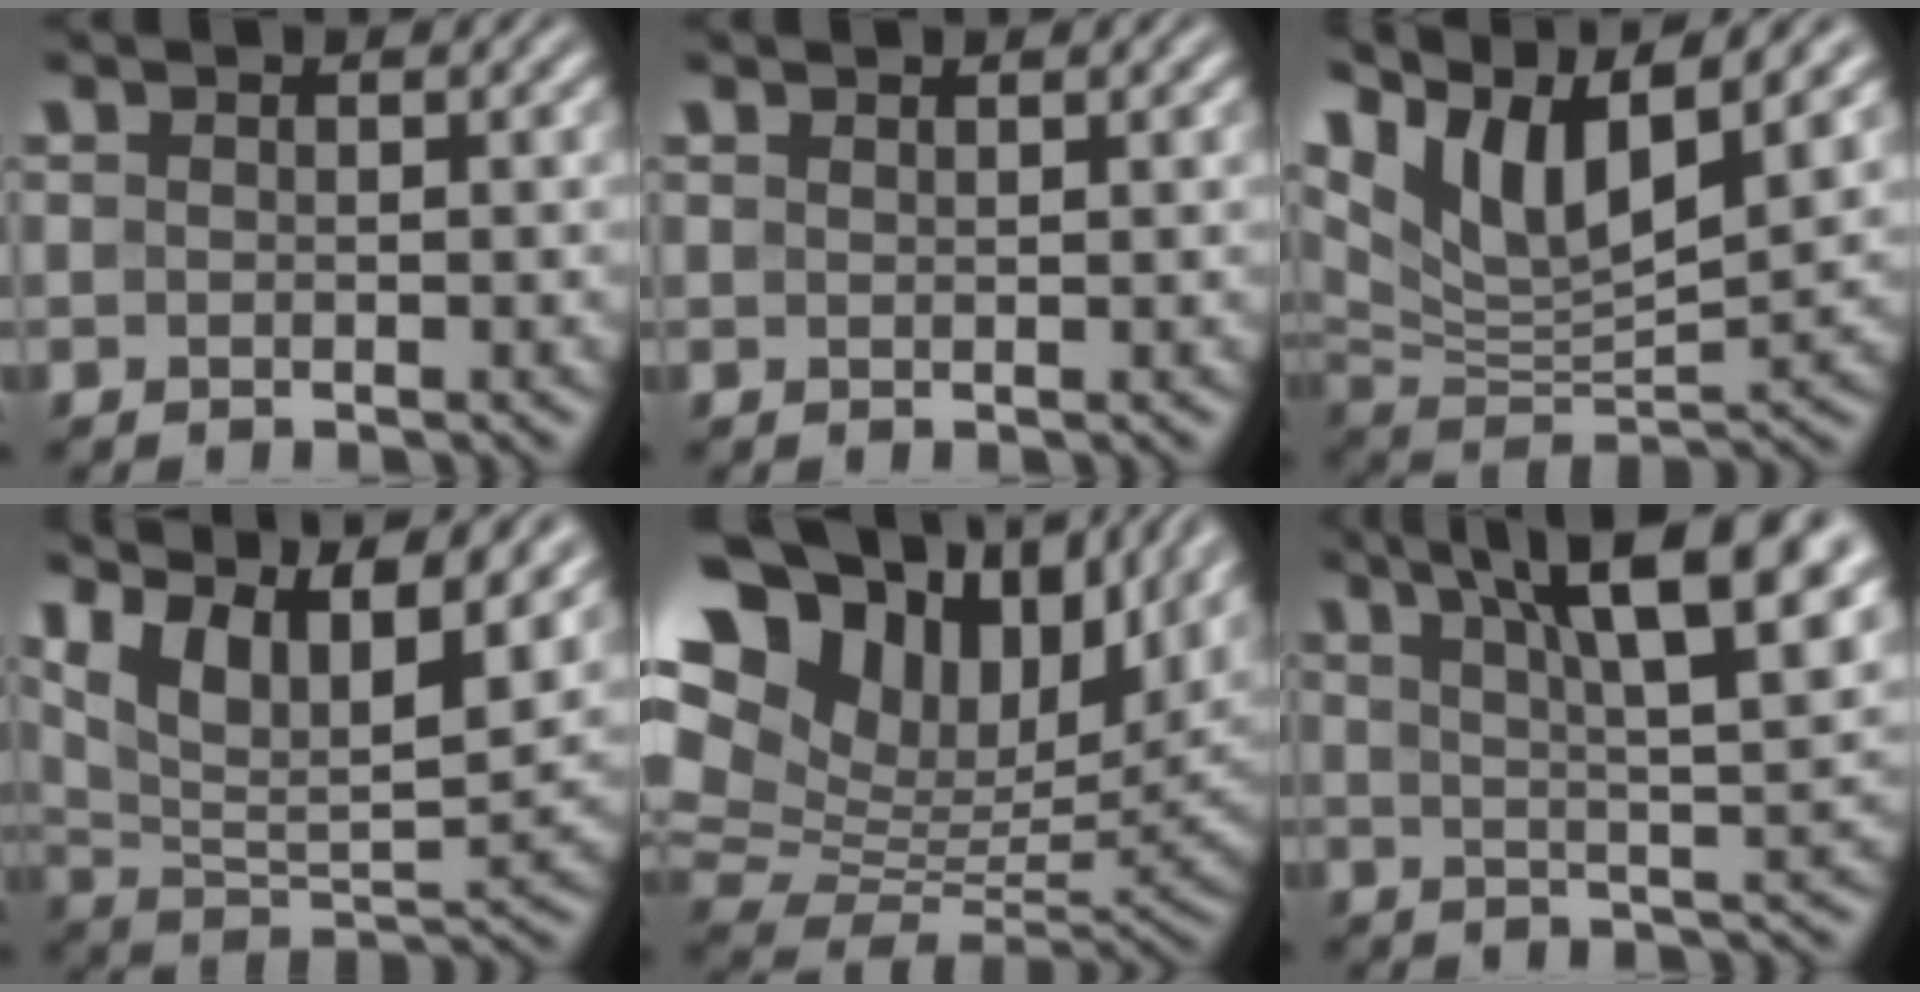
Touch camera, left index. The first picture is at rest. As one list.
[{"total": 0.8, "force": [0.7, 0.1, 0.3], "torque": [-0.002, 0.000, 0.010]}, {"total": 10.3, "force": [6.6, 3.4, 7.2], "torque": [-0.148, 0.007, 0.124]}, {"total": 13.5, "force": [8.5, 4.9, 9.2], "torque": [-0.170, 0.023, 0.123]}, {"total": 21.1, "force": [8.8, 13.1, 14.0], "torque": [-0.275, 0.036, 0.180]}, {"total": 11.9, "force": [6.4, 3.0, 9.5], "torque": [-0.119, 0.026, 0.083]}]